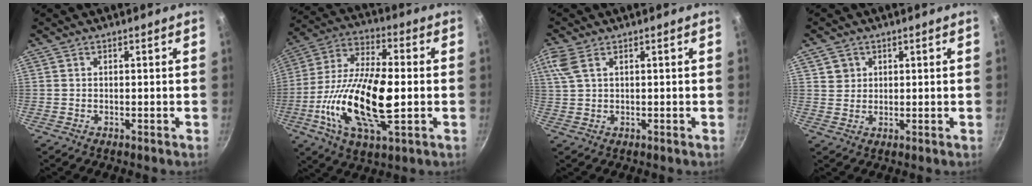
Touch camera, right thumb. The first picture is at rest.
{"total": 20.3, "force": [-3.0, 8.4, 18.3], "torque": [-0.350, 0.017, -0.065]}
{"total": 4.5, "force": [2.1, 2.3, 3.2], "torque": [-0.081, 0.012, 0.045]}
{"total": 3.1, "force": [1.2, 2.8, 0.6], "torque": [0.010, 0.005, 0.022]}